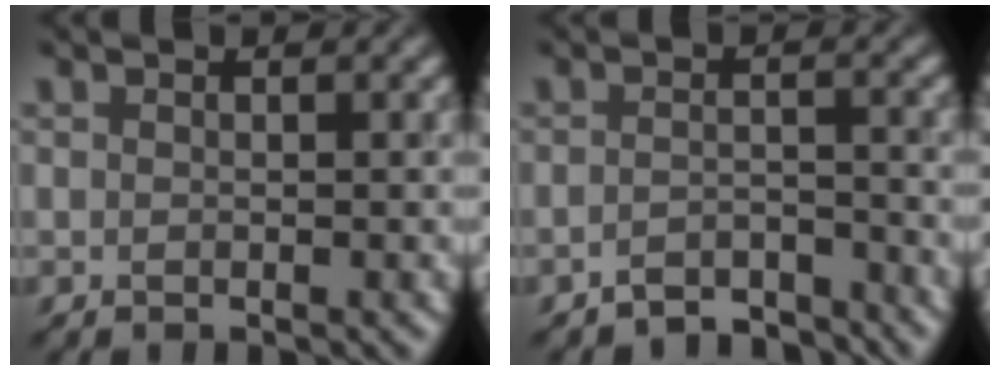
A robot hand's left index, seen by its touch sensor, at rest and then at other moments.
{"total": 3.1, "force": [-3.0, 0.4, 0.7], "torque": [-0.015, 0.004, -0.055]}